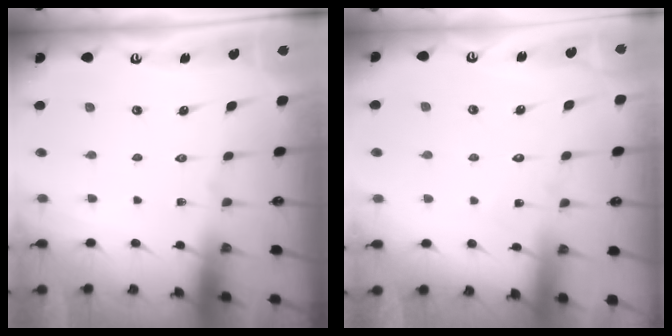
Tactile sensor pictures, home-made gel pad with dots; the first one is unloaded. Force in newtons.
{"total": 4.7, "press": 4.7, "slide": 0.5}